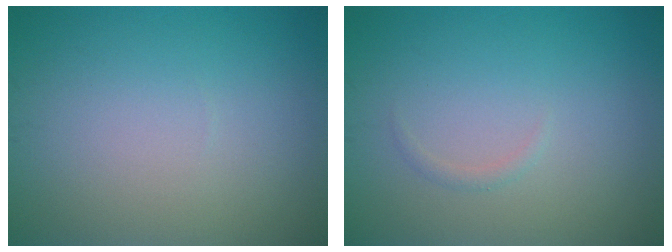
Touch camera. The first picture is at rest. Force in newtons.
{"total": 0.6, "press": 0.6, "slide": 0.0}